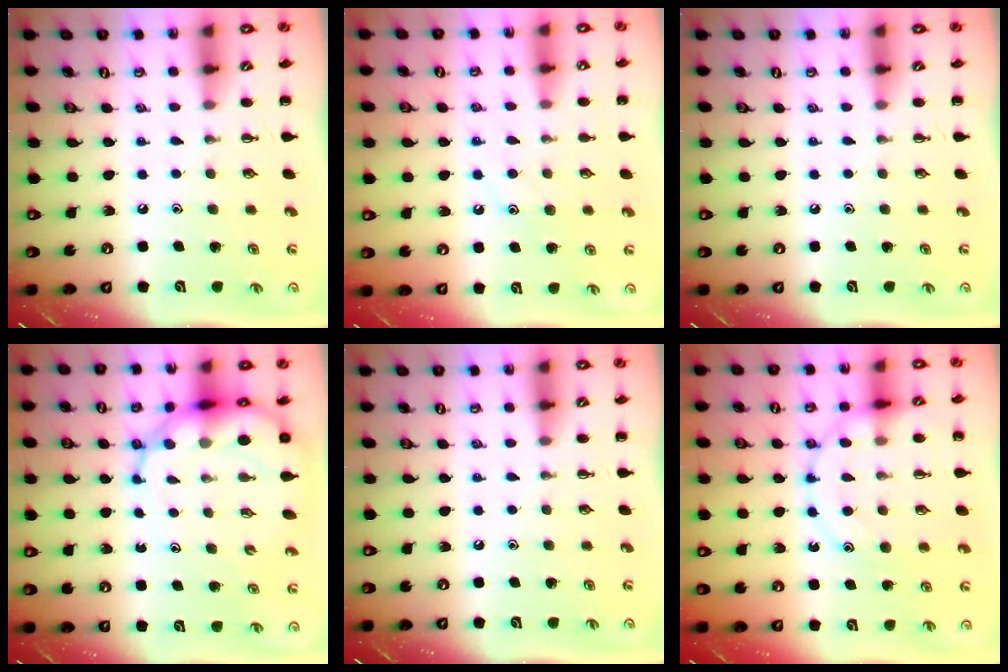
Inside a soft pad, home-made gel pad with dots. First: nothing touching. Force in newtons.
{"total": 7.6, "press": 7.5, "slide": 1.2}
{"total": 0.0}
{"total": 11.8, "press": 11.4, "slide": 3.0}
{"total": 0.0}
{"total": 13.9, "press": 13.8, "slide": 1.3}